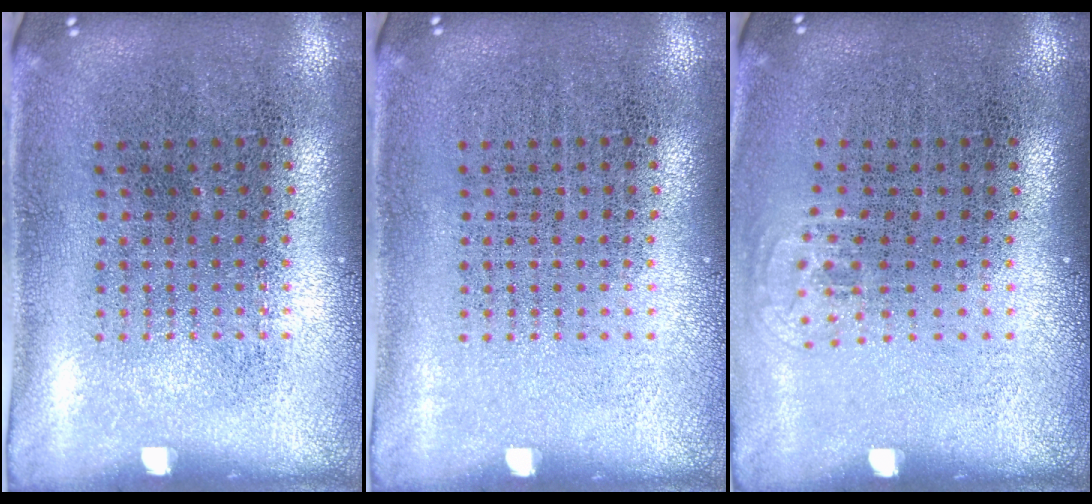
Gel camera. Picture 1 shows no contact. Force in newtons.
{"total": 0.0}
{"total": 0.6, "press": 0.4, "slide": 0.4}